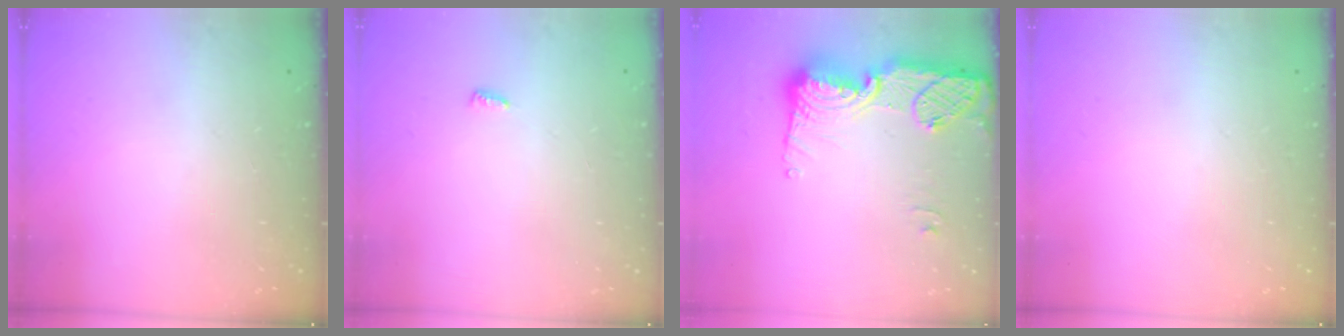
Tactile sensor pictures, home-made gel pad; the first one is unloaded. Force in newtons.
{"total": 2.8, "press": 2.8, "slide": 0.4}
{"total": 16.5, "press": 16.5, "slide": 1.1}
{"total": 0.0}